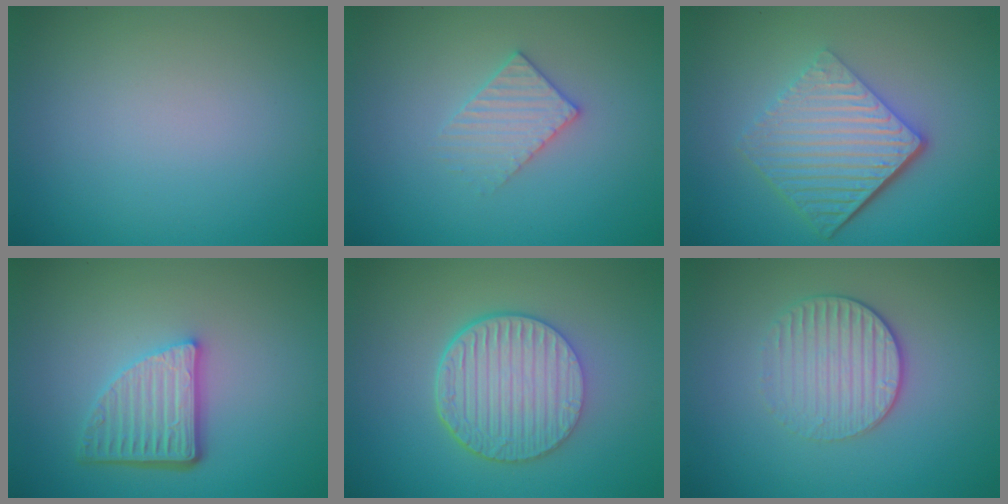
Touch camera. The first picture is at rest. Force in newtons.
{"total": 2.3, "press": 2.2, "slide": 0.3}
{"total": 6.7, "press": 4.4, "slide": 5.1}
{"total": 4.9, "press": 3.5, "slide": 3.4}
{"total": 6.5, "press": 4.7, "slide": 4.4}
{"total": 3.0, "press": 2.7, "slide": 1.3}